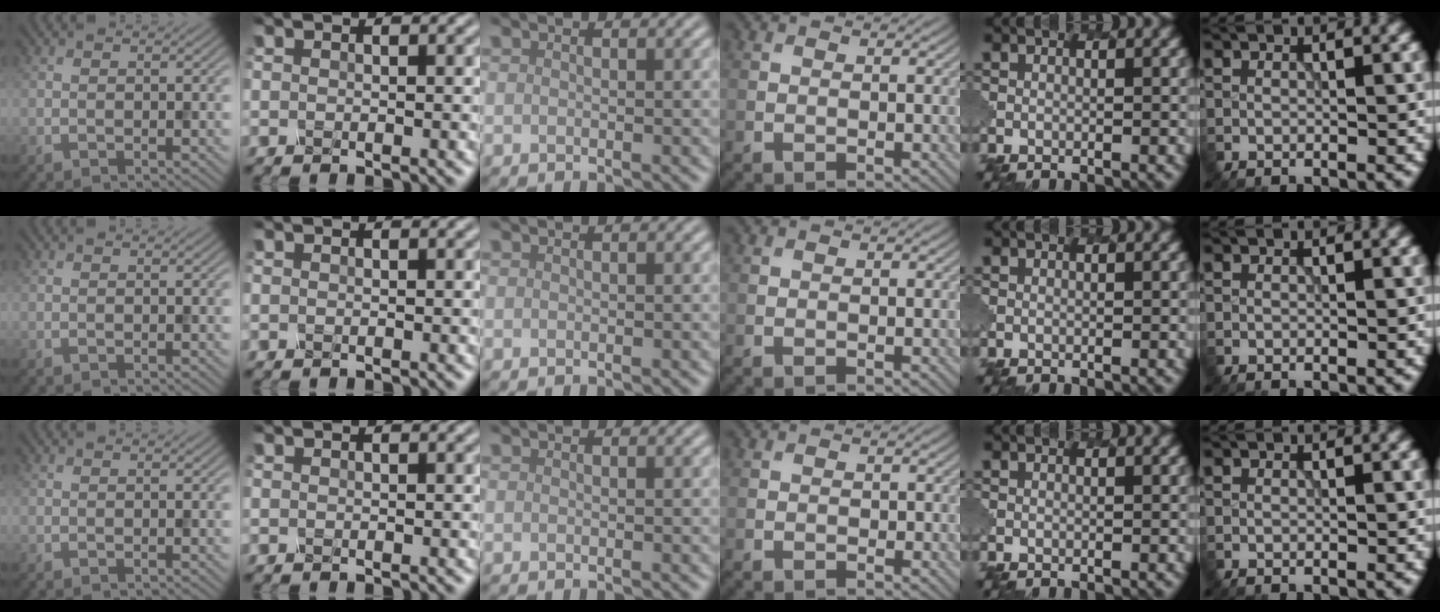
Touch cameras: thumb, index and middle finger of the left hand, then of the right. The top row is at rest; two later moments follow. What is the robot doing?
{"motion": "dispense", "object": "spray bottle"}